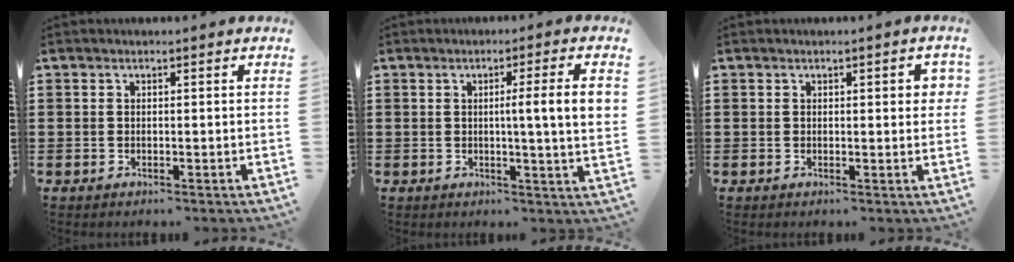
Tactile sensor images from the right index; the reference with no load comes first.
{"total": 6.6, "force": [0.9, -0.2, 6.6], "torque": [-0.105, -0.011, 0.005]}
{"total": 1.5, "force": [0.4, 0.5, 1.4], "torque": [-0.011, -0.002, 0.001]}